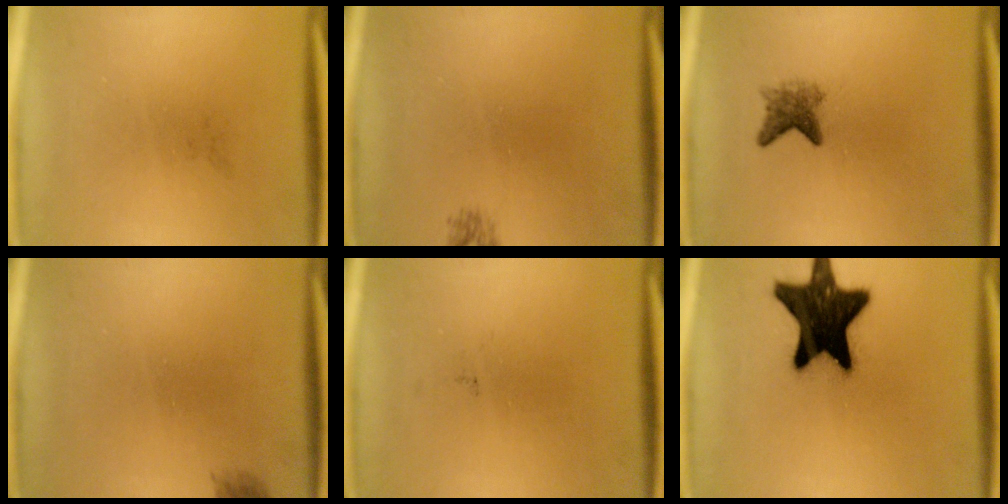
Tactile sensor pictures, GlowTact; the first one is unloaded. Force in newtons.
{"total": 0.9}
{"total": 2.9}
{"total": 1.1}
{"total": 0.0}
{"total": 19.5}